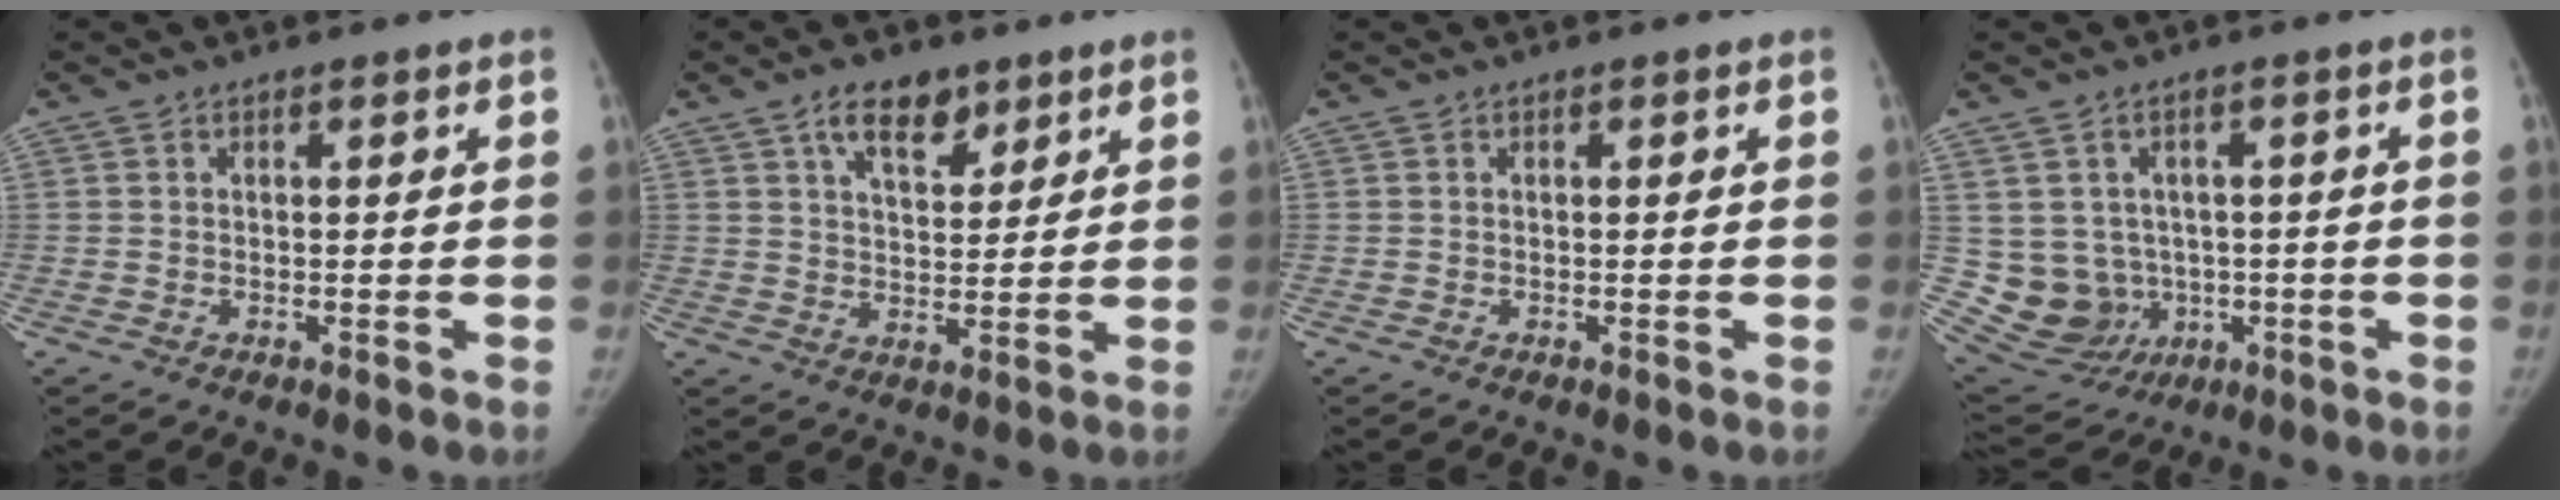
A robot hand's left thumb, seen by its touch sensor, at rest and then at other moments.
{"total": 7.8, "force": [4.9, 4.0, 4.5], "torque": [-0.047, -0.029, 0.081]}
{"total": 0.0}
{"total": 10.4, "force": [-0.4, 9.7, 3.6], "torque": [-0.047, 0.006, 0.022]}